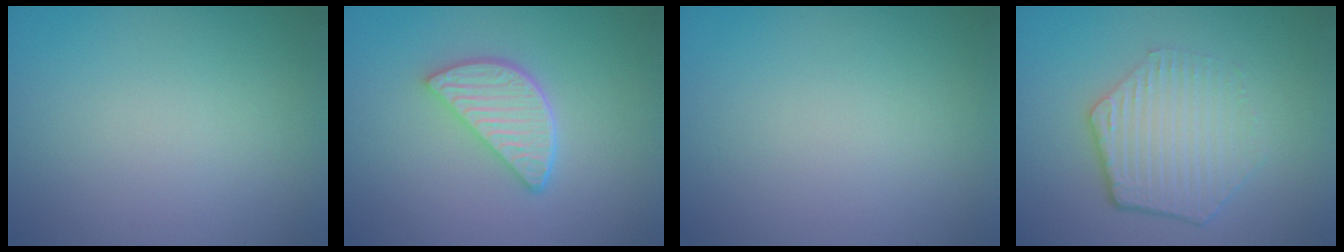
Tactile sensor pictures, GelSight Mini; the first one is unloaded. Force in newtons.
{"total": 3.9, "press": 3.2, "slide": 2.3}
{"total": 0.0}
{"total": 4.3, "press": 3.2, "slide": 2.8}